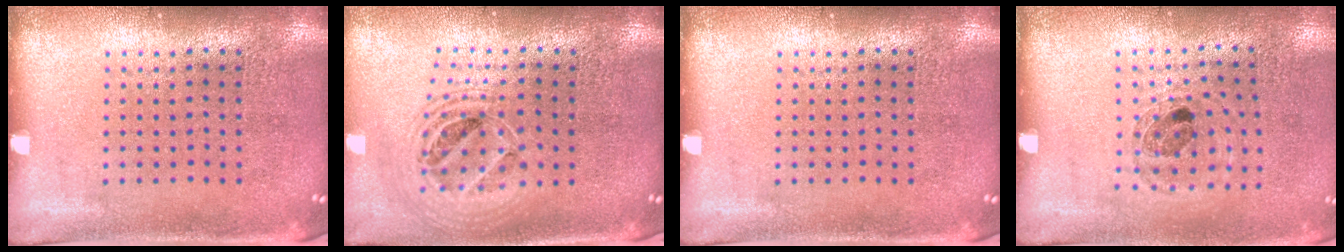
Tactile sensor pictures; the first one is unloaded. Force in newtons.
{"total": 1.9, "press": 1.6, "slide": 1.1}
{"total": 0.0}
{"total": 0.8, "press": 0.8, "slide": 0.2}